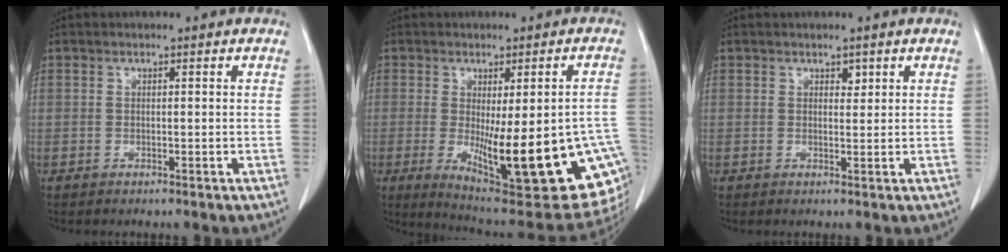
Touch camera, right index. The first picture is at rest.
{"total": 23.5, "force": [-6.5, 5.5, 21.9], "torque": [-0.214, -0.020, -0.074]}
{"total": 1.1, "force": [0.7, 0.6, 0.6], "torque": [-0.005, -0.003, 0.009]}